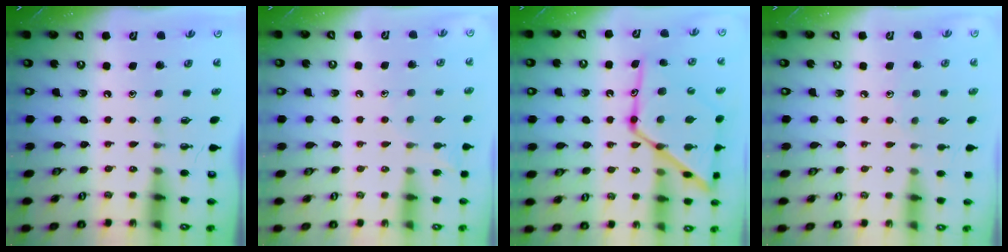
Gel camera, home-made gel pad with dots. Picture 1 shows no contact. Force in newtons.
{"total": 6.2, "press": 6.2, "slide": 0.7}
{"total": 22.6, "press": 22.5, "slide": 1.8}
{"total": 4.3, "press": 4.3, "slide": 0.4}